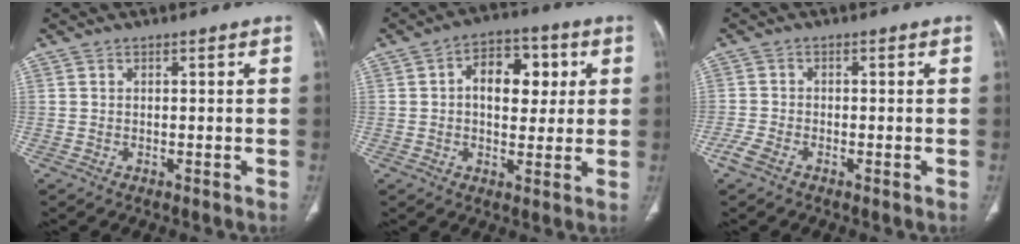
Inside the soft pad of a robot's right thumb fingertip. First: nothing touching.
{"total": 10.8, "force": [2.0, 6.9, 8.0], "torque": [-0.081, 0.011, 0.026]}
{"total": 3.1, "force": [-1.9, 1.3, 2.1], "torque": [-0.056, 0.002, -0.042]}